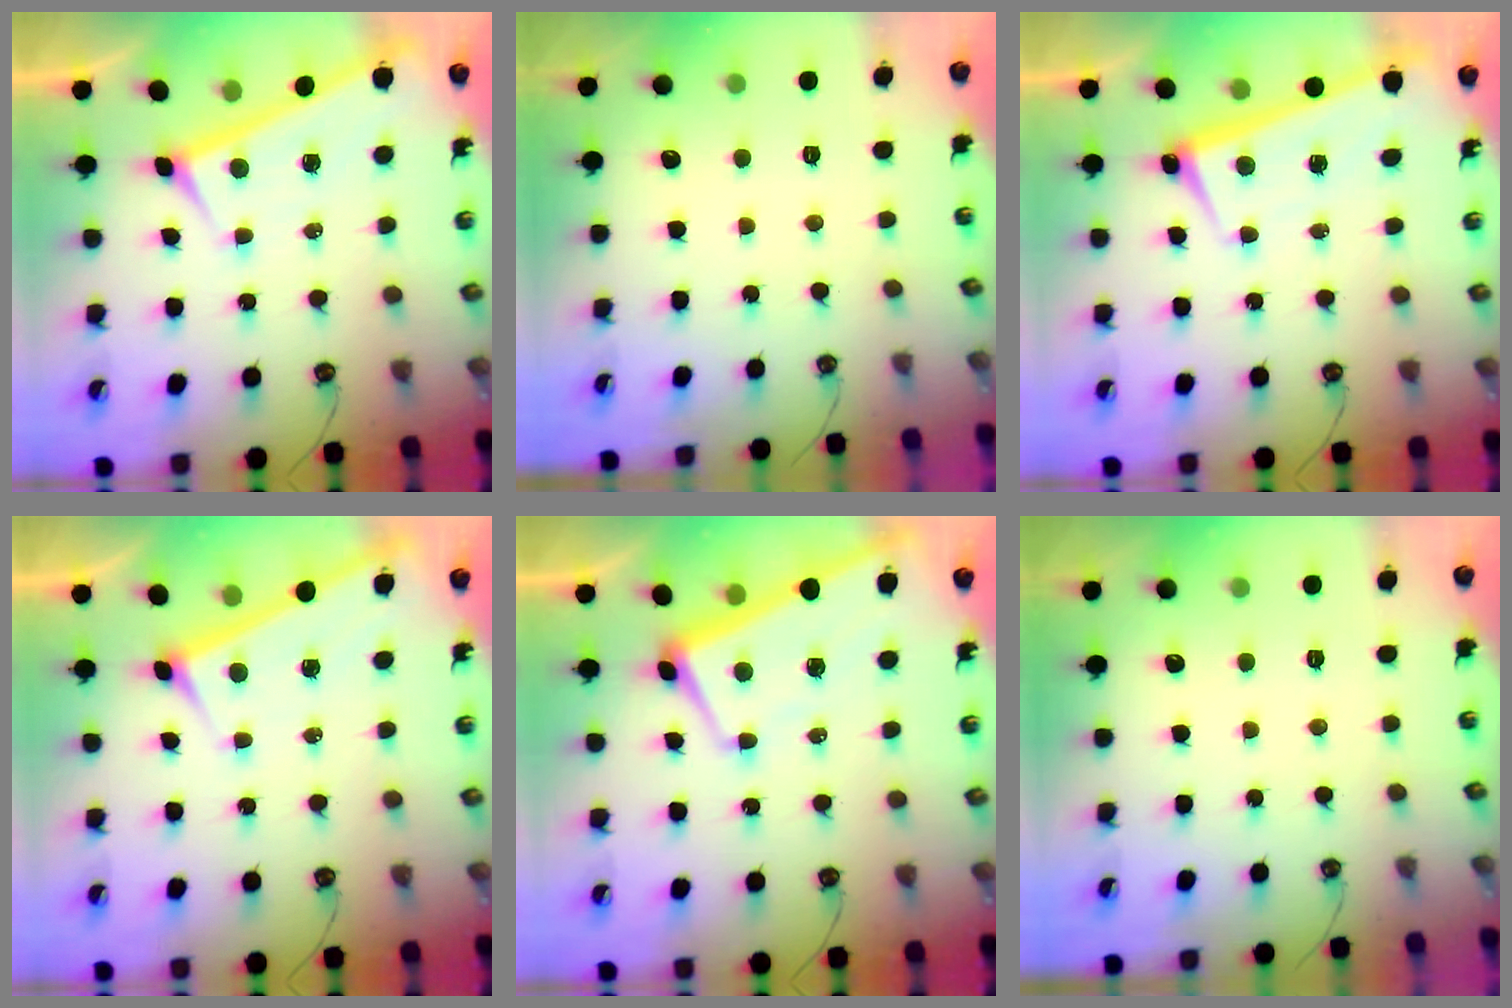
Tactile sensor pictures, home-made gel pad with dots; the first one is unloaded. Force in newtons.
{"total": 0.0}
{"total": 1.2, "press": 0.9, "slide": 0.9}
{"total": 3.0, "press": 3.0, "slide": 0.2}
{"total": 1.0, "press": 0.5, "slide": 0.9}
{"total": 0.0}